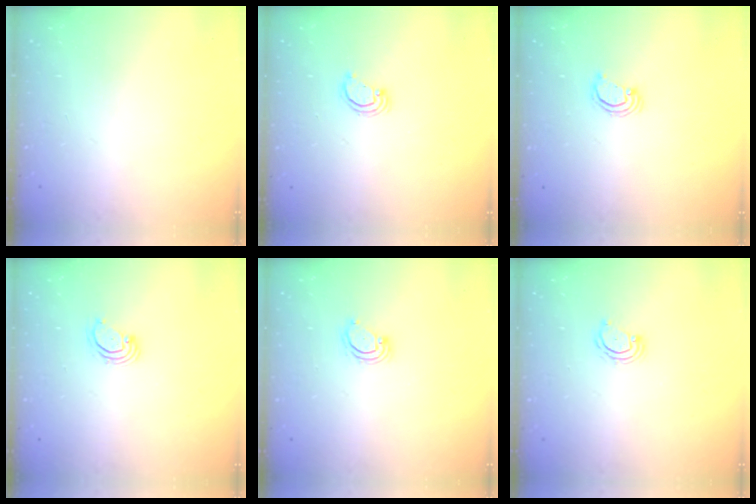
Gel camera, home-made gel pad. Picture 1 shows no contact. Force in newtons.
{"total": 2.8, "press": 2.8, "slide": 0.2}
{"total": 2.2, "press": 2.2, "slide": 0.2}
{"total": 3.0, "press": 3.0, "slide": 0.3}
{"total": 3.2, "press": 3.2, "slide": 0.3}
{"total": 4.1, "press": 4.1, "slide": 0.6}